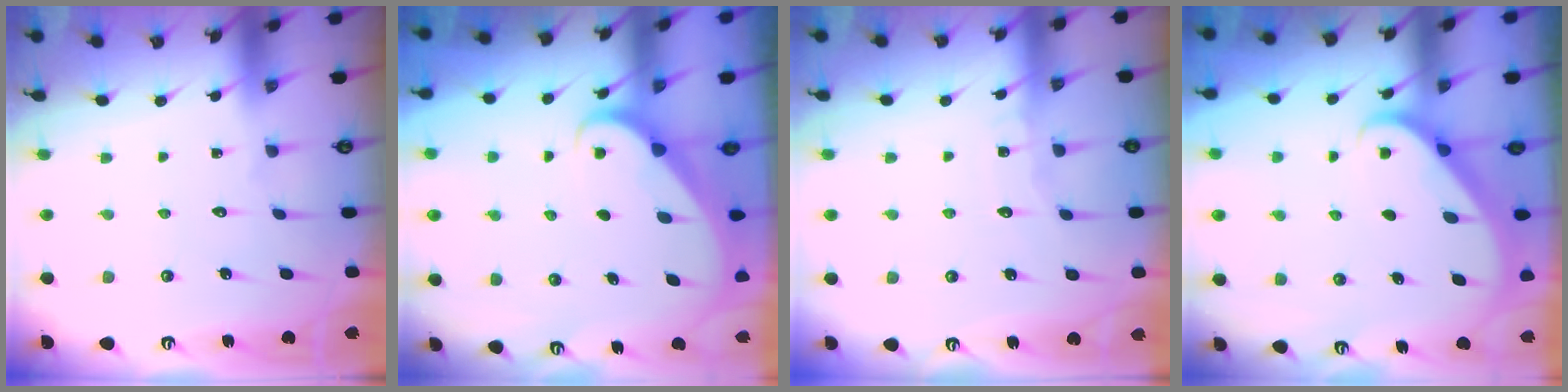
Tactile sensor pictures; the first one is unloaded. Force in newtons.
{"total": 2.5, "press": 2.5, "slide": 0.2}
{"total": 4.2, "press": 4.2, "slide": 0.4}
{"total": 2.7, "press": 2.7, "slide": 0.2}